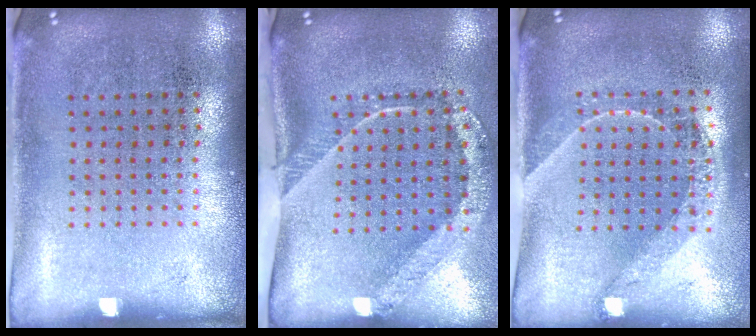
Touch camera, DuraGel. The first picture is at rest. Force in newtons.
{"total": 2.5, "press": 1.6, "slide": 1.9}
{"total": 1.6, "press": 1.4, "slide": 0.9}